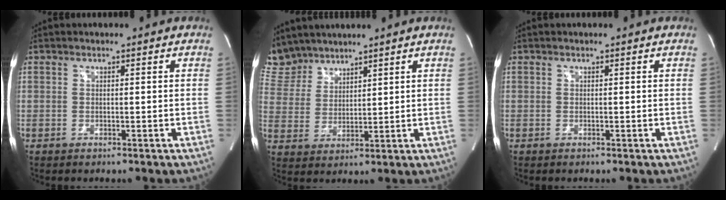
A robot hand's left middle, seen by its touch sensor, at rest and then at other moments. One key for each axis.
{"total": 7.8, "fx": 7.3, "fy": 2.9, "fz": 0.3, "tx": -0.016, "ty": 0.010, "tz": 0.161}
{"total": 0.0}